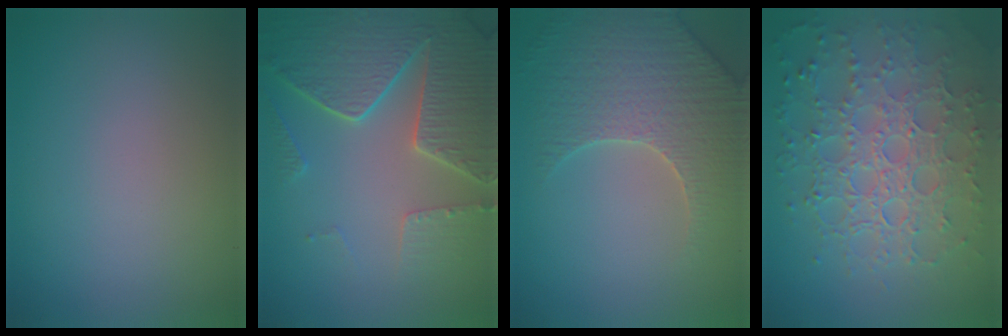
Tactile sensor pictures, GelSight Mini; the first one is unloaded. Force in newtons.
{"total": 7.0, "press": 5.6, "slide": 4.2}
{"total": 5.1, "press": 4.9, "slide": 1.6}
{"total": 8.0, "press": 5.6, "slide": 5.6}